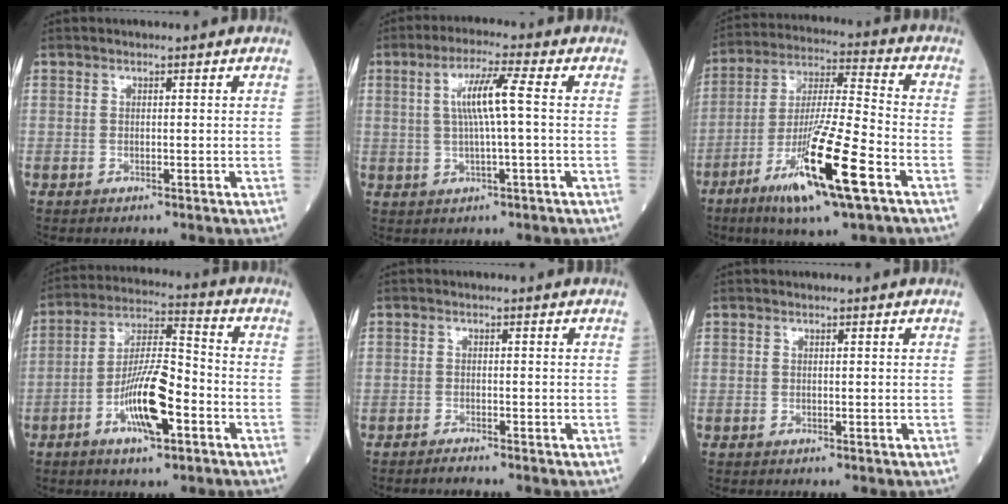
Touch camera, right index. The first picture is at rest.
{"total": 6.6, "force": [0.8, -0.2, 6.5], "torque": [-0.121, 0.010, 0.015]}
{"total": 16.6, "force": [-7.8, 0.7, 14.6], "torque": [-0.279, -0.028, -0.138]}
{"total": 11.7, "force": [-4.5, 2.8, 10.4], "torque": [-0.198, 0.005, -0.081]}
{"total": 1.3, "force": [-1.3, -0.2, 0.3], "torque": [-0.009, -0.002, -0.024]}
{"total": 0.0}